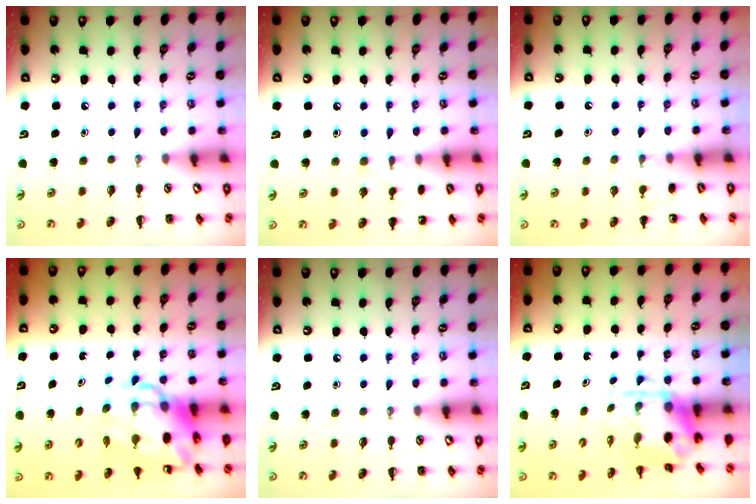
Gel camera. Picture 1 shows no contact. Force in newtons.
{"total": 7.4, "press": 7.2, "slide": 1.9}
{"total": 5.6, "press": 5.3, "slide": 1.7}
{"total": 10.1, "press": 9.7, "slide": 2.7}
{"total": 0.0}
{"total": 4.1, "press": 4.0, "slide": 0.6}